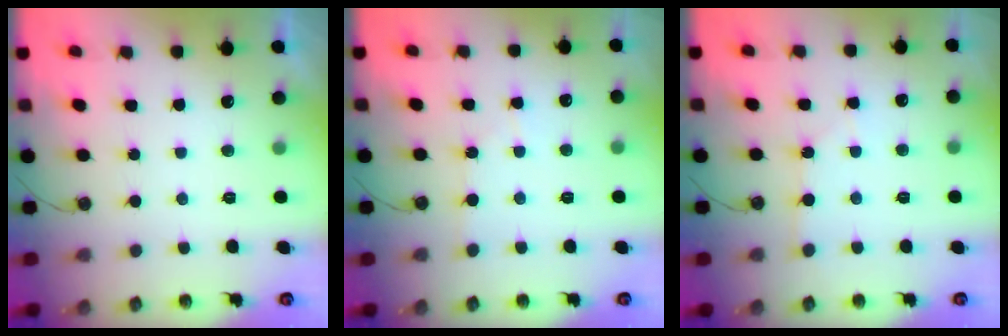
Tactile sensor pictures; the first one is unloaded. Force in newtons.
{"total": 3.0, "press": 2.9, "slide": 0.5}
{"total": 2.3, "press": 2.3, "slide": 0.4}